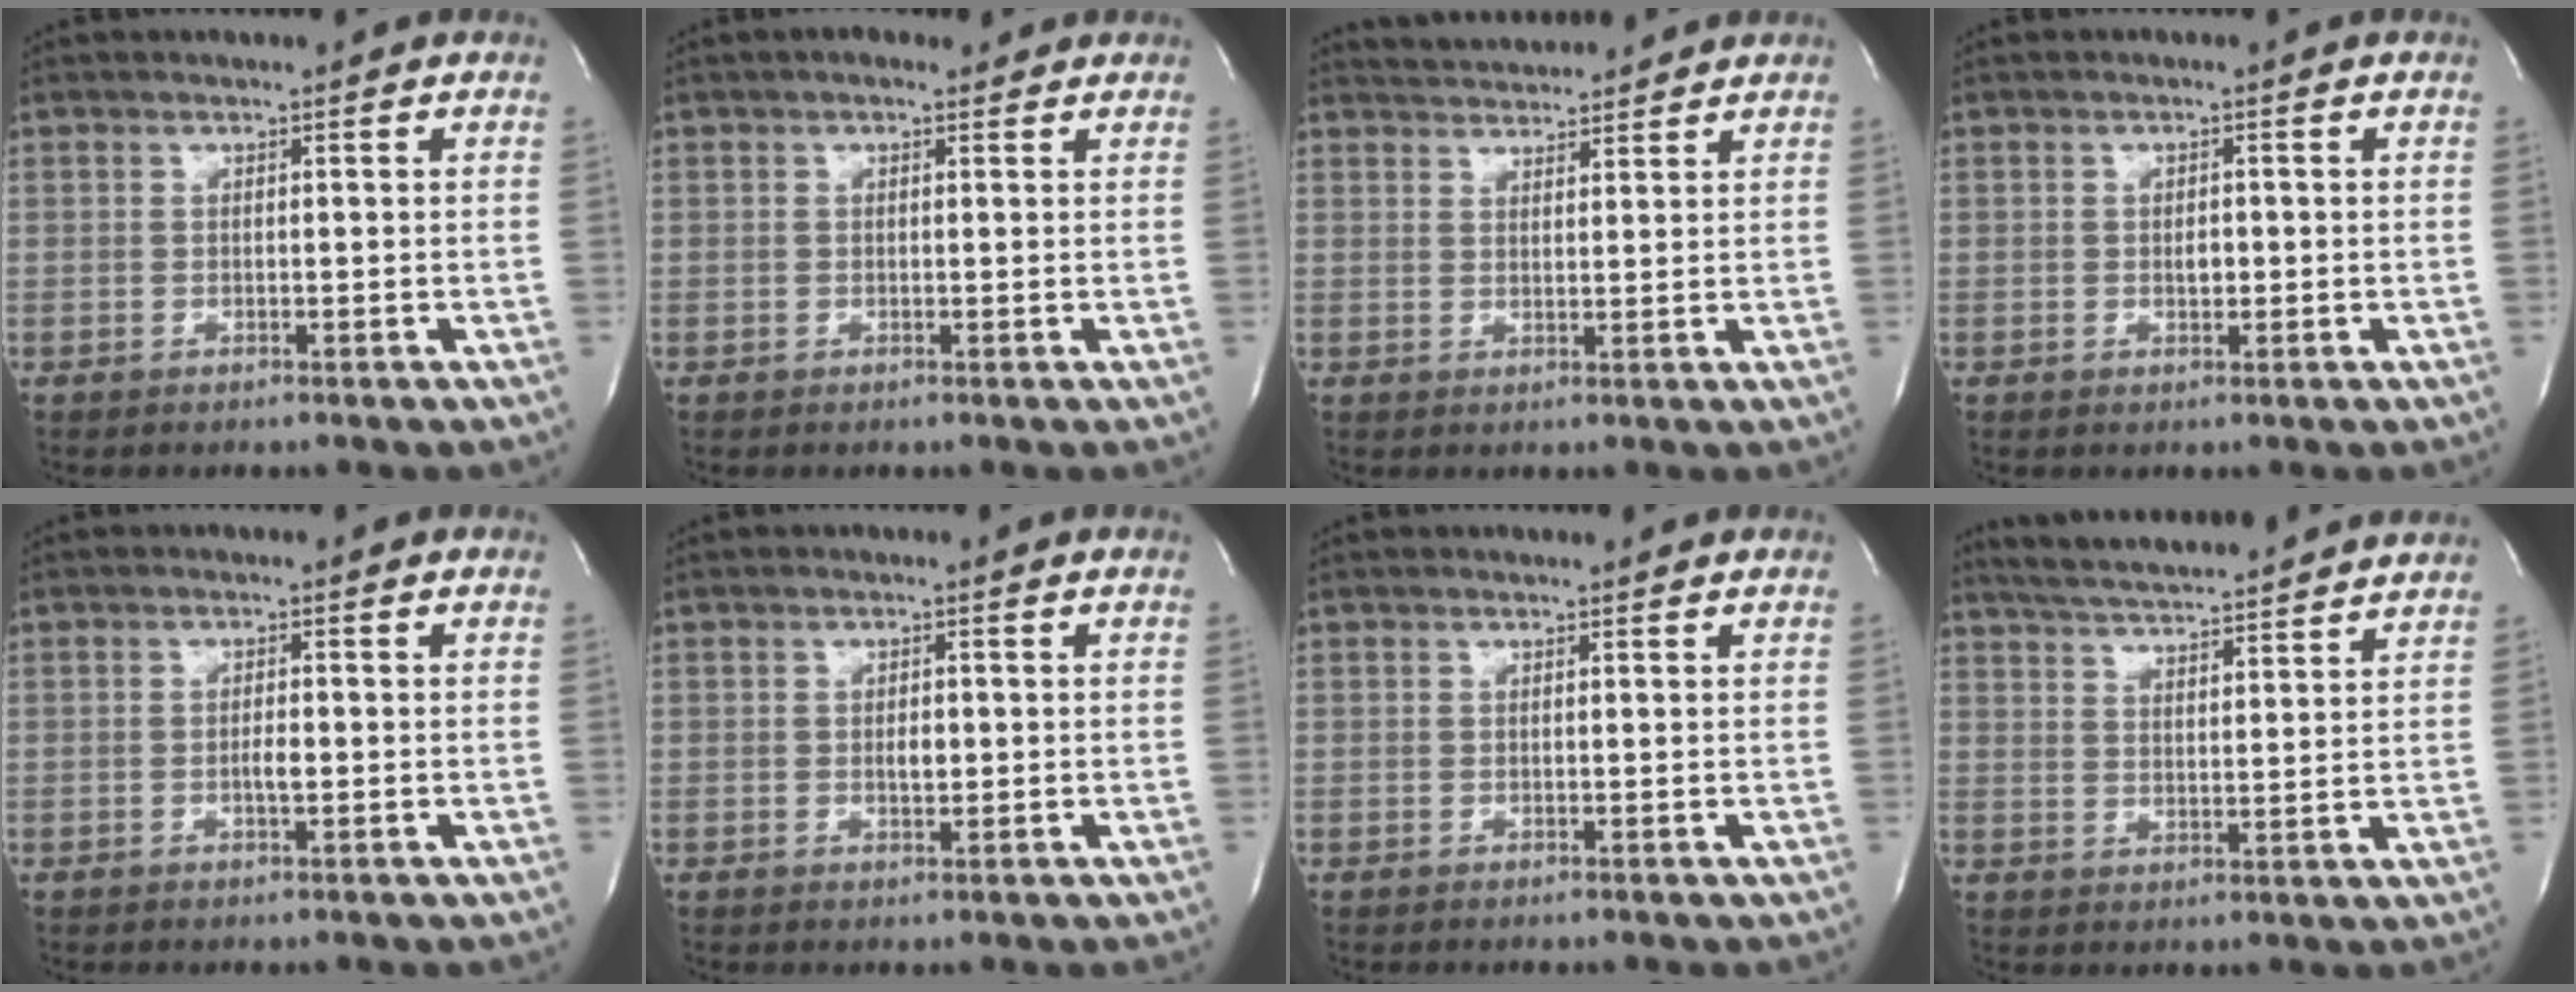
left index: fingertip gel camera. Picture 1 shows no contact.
{"total": 2.7, "force": [2.0, 1.3, 1.4], "torque": [-0.020, 0.021, 0.023]}
{"total": 6.6, "force": [6.5, 1.0, 1.1], "torque": [-0.021, 0.024, 0.093]}
{"total": 1.5, "force": [-0.2, 0.8, 1.2], "torque": [-0.023, 0.001, -0.002]}
{"total": 1.7, "force": [-0.5, 0.4, 1.6], "torque": [-0.031, 0.000, -0.009]}
{"total": 1.8, "force": [-0.1, 0.9, 1.6], "torque": [-0.030, 0.000, -0.001]}
{"total": 0.6, "force": [0.6, 0.1, 0.1], "torque": [-0.007, 0.000, 0.004]}
{"total": 17.5, "force": [16.1, 1.4, 6.7], "torque": [-0.116, 0.027, 0.230]}